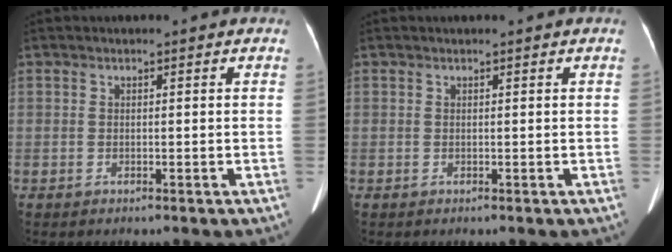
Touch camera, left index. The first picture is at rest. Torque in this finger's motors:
{"motor_torque": [-0.16, 0.12, -0.09, 0.01]}